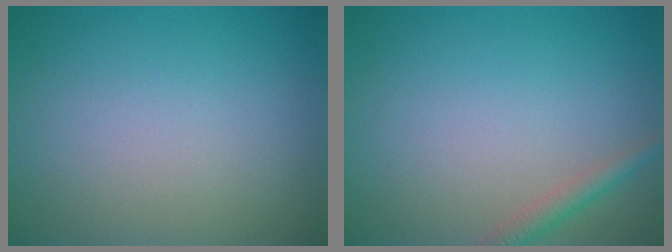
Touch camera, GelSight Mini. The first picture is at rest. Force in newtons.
{"total": 1.8, "press": 1.8, "slide": 0.1}